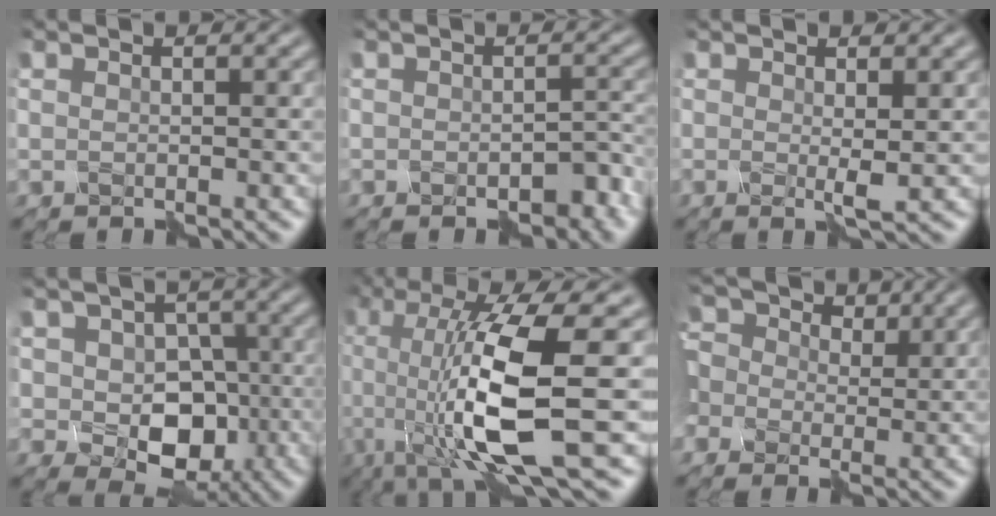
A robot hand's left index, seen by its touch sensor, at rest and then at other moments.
{"total": 2.3, "force": [-1.6, 1.2, 1.2], "torque": [-0.011, -0.003, -0.021]}
{"total": 1.1, "force": [0.3, 0.0, 1.1], "torque": [-0.016, -0.006, 0.002]}
{"total": 5.8, "force": [-1.7, 4.5, 3.3], "torque": [-0.046, -0.003, -0.032]}
{"total": 11.2, "force": [-1.5, 2.6, 10.8], "torque": [-0.171, -0.010, -0.032]}
{"total": 10.8, "force": [3.9, 8.1, 5.9], "torque": [-0.126, 0.033, 0.035]}